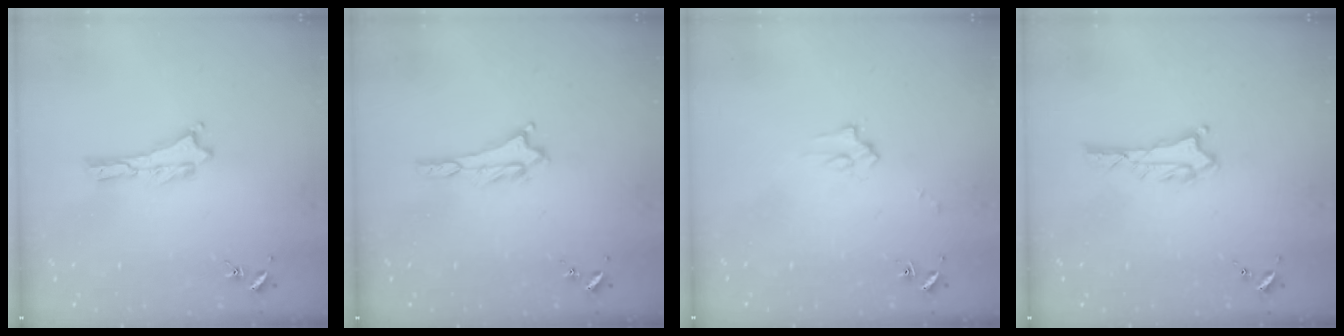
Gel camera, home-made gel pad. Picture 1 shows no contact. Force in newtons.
{"total": 0.7, "press": 0.7, "slide": 0.2}
{"total": 2.2, "press": 2.2, "slide": 0.2}
{"total": 0.7, "press": 0.7, "slide": 0.1}